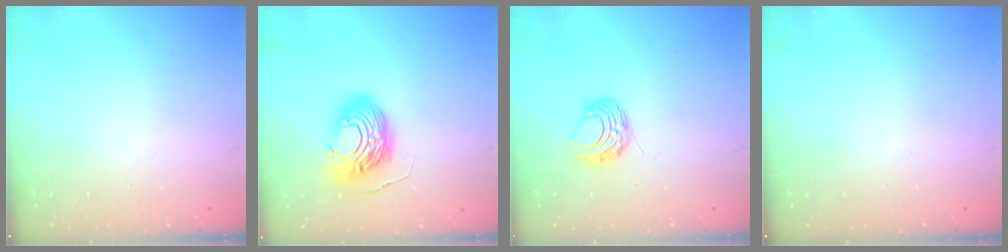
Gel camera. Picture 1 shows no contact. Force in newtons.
{"total": 12.6, "press": 12.5, "slide": 1.1}
{"total": 7.6, "press": 7.6, "slide": 0.5}
{"total": 0.0}